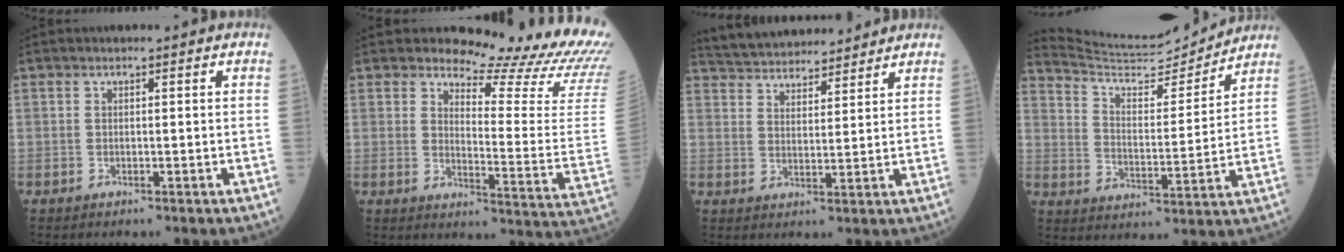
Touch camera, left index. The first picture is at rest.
{"total": 17.0, "force": [16.6, 0.6, 3.8], "torque": [-0.047, -0.152, 0.172]}
{"total": 13.3, "force": [12.5, 2.6, 3.5], "torque": [-0.063, 0.029, 0.199]}
{"total": 13.5, "force": [13.4, -0.1, 1.8], "torque": [-0.045, -0.009, 0.214]}